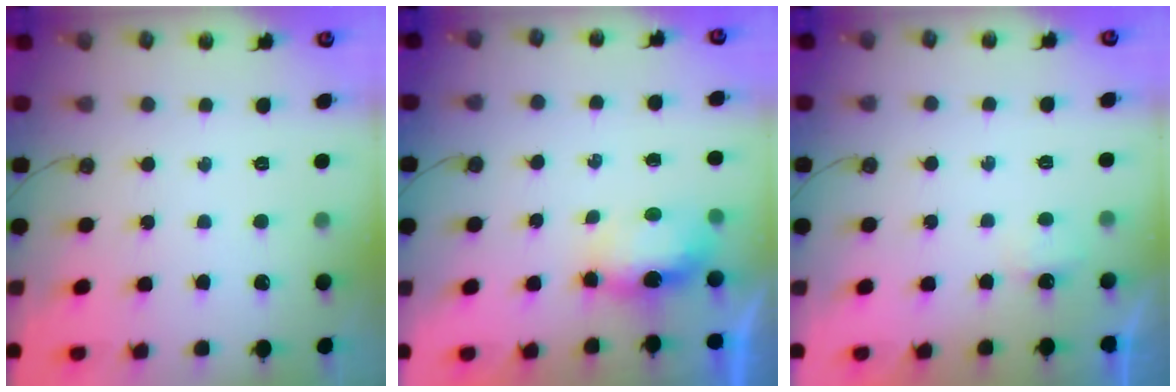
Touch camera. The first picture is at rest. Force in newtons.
{"total": 15.3, "press": 8.5, "slide": 12.7}
{"total": 2.6, "press": 2.6, "slide": 0.4}